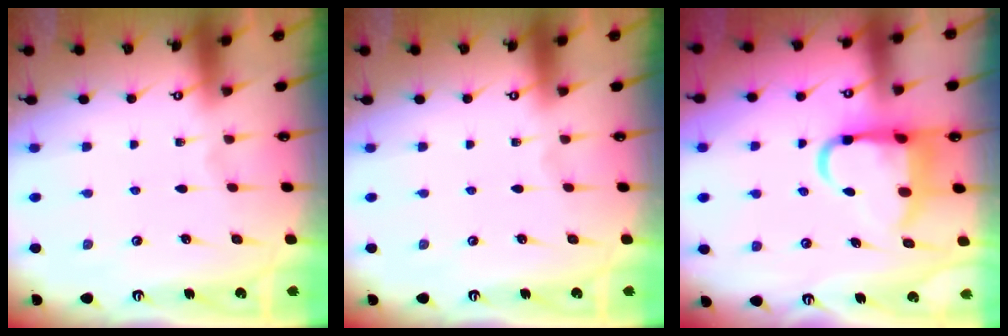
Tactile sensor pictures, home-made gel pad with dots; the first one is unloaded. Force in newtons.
{"total": 0.0}
{"total": 11.0, "press": 10.8, "slide": 2.0}